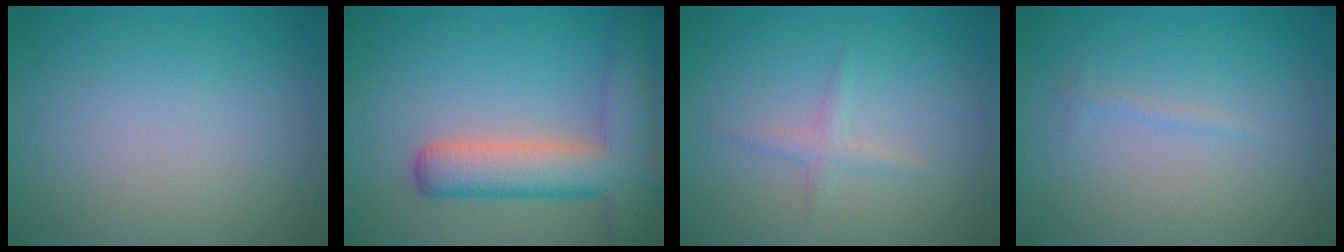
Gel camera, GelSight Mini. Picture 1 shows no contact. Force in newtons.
{"total": 7.1, "press": 7.1, "slide": 0.4}
{"total": 1.2, "press": 1.2, "slide": 0.0}
{"total": 0.6, "press": 0.6, "slide": 0.0}